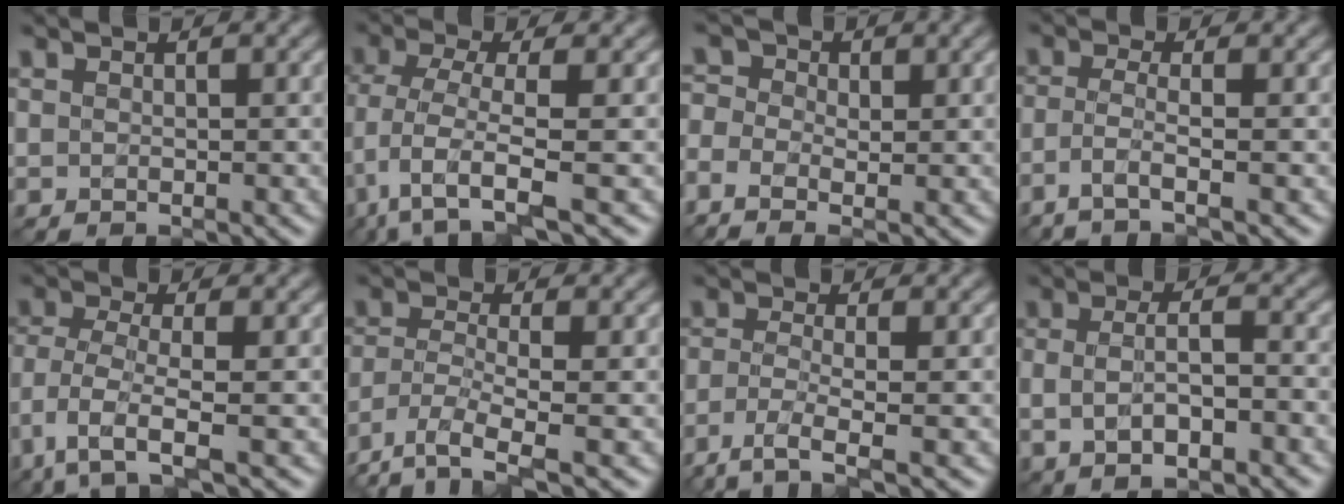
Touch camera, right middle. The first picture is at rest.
{"total": 4.6, "force": [-1.9, 1.0, 4.1], "torque": [-0.085, -0.008, -0.044]}
{"total": 3.9, "force": [-1.2, 2.6, 2.7], "torque": [-0.066, 0.004, -0.025]}
{"total": 3.0, "force": [-1.7, 0.5, 2.4], "torque": [-0.046, -0.005, -0.050]}
{"total": 4.3, "force": [-2.3, 0.9, 3.5], "torque": [-0.077, -0.009, -0.051]}
{"total": 5.1, "force": [-3.3, 1.5, 3.5], "torque": [-0.082, -0.015, -0.073]}
{"total": 4.2, "force": [-2.6, 1.0, 3.1], "torque": [-0.063, -0.011, -0.060]}
{"total": 4.4, "force": [-0.8, 1.5, 4.1], "torque": [-0.072, -0.002, -0.014]}